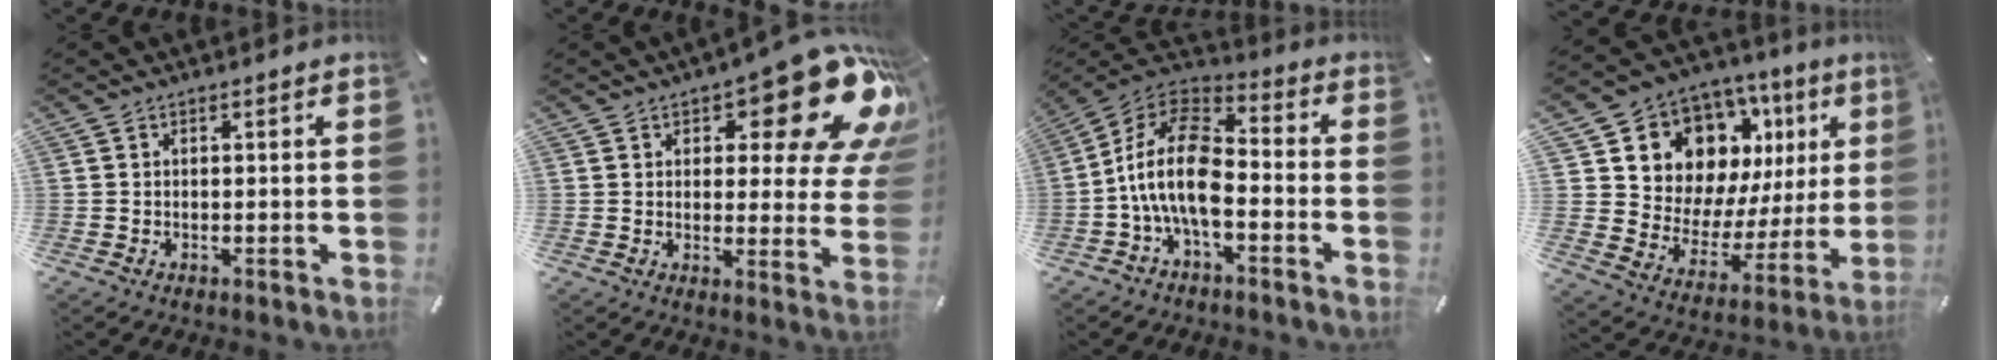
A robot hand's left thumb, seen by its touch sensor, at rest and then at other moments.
{"total": 18.5, "force": [10.3, 7.3, 13.4], "torque": [-0.159, -0.077, 0.167]}
{"total": 15.9, "force": [-4.6, 8.6, 12.5], "torque": [-0.255, 0.022, -0.082]}
{"total": 12.5, "force": [7.9, 9.0, 3.6], "torque": [-0.055, -0.087, 0.147]}